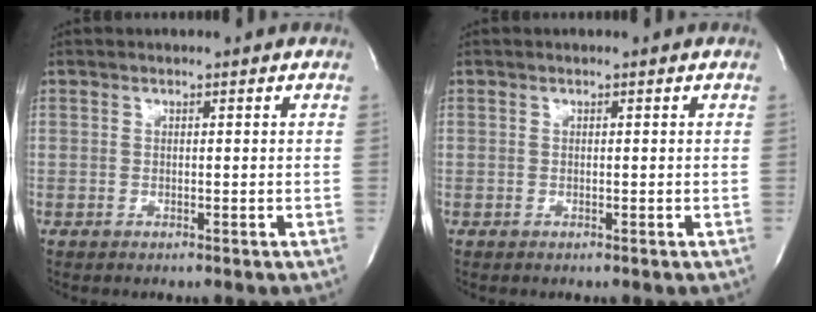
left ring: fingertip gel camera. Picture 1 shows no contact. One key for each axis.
{"total": 0.0}